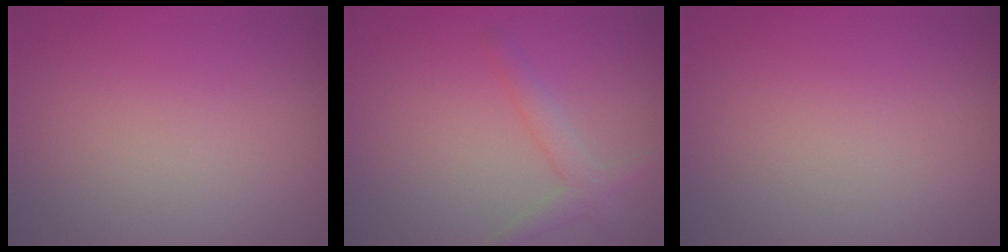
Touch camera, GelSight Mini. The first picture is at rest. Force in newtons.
{"total": 2.0, "press": 2.0, "slide": 0.1}
{"total": 0.0}